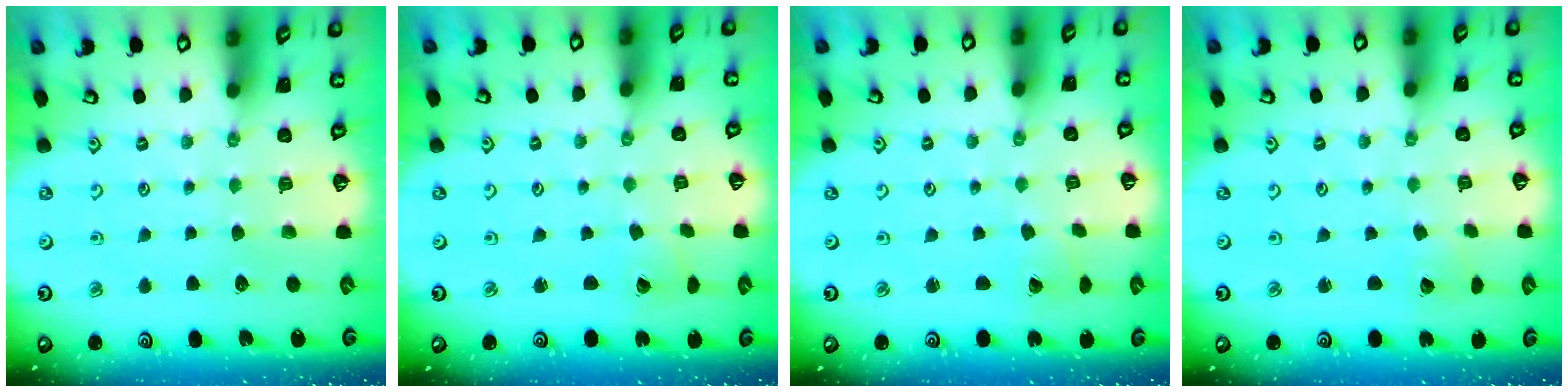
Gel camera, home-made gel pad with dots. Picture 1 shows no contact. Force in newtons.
{"total": 1.9, "press": 1.9, "slide": 0.0}
{"total": 1.7, "press": 1.7, "slide": 0.0}
{"total": 1.9, "press": 1.9, "slide": 0.1}